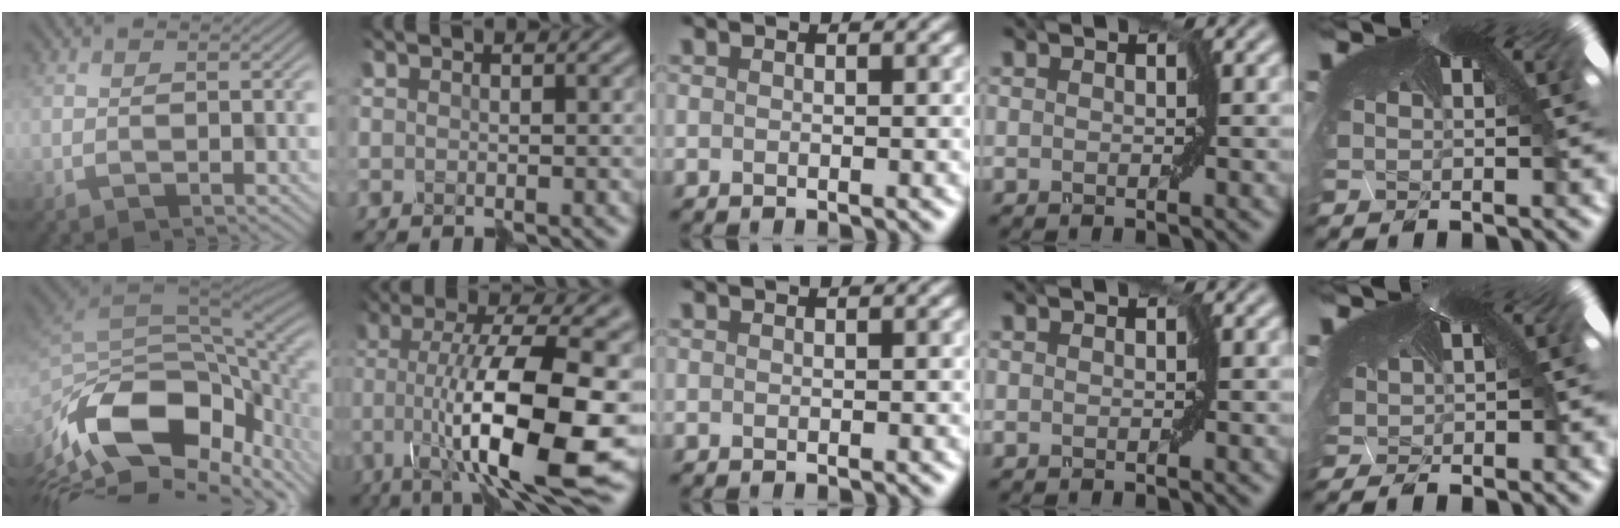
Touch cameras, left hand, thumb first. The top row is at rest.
{"thumb": {"total": 14.0, "force": [-3.2, 7.9, 11.1], "torque": [-0.242, -0.045, -0.034]}, "index": {"total": 12.7, "force": [-3.8, 2.8, 11.8], "torque": [-0.194, 0.003, -0.060]}, "little": {"total": 1.3, "force": [-0.3, 0.5, 1.2], "torque": [-0.042, -0.003, 0.005]}}